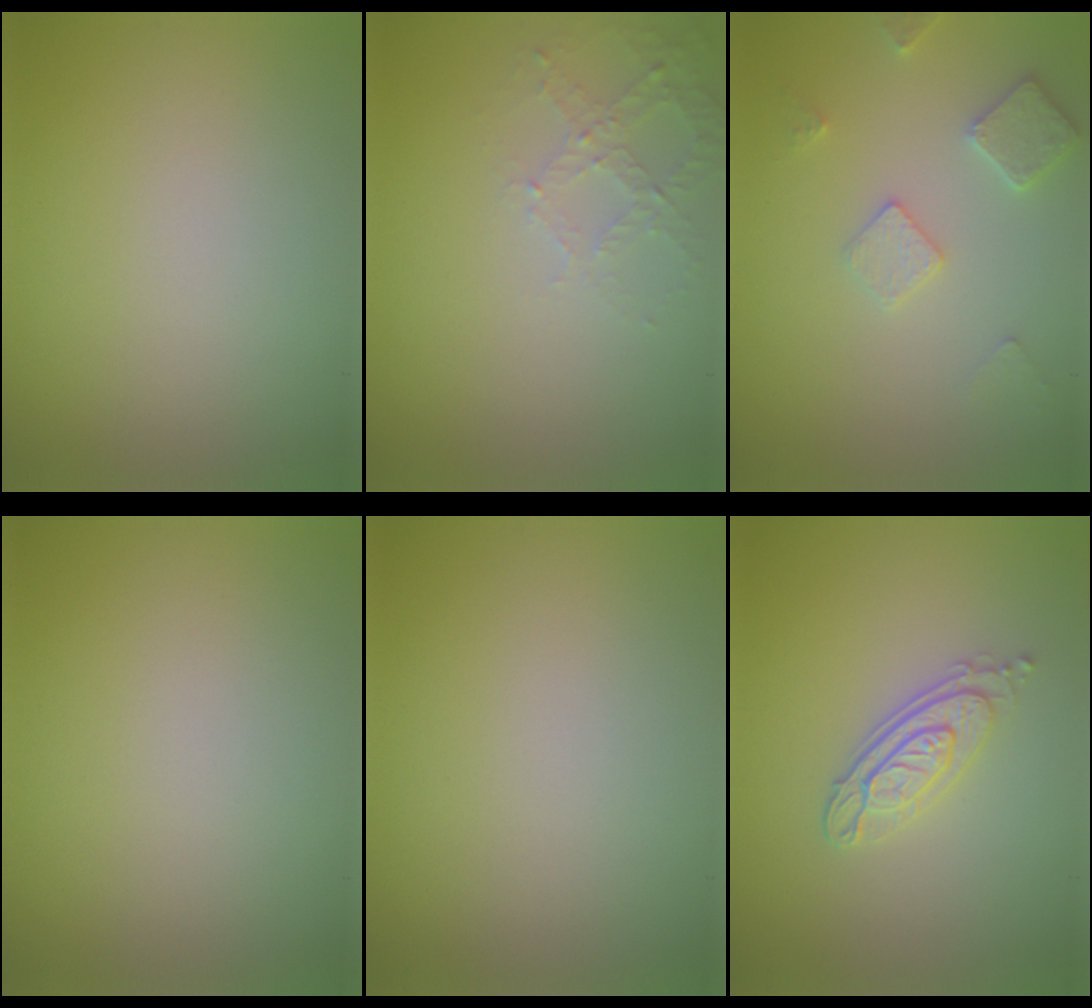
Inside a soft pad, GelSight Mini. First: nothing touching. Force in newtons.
{"total": 2.2, "press": 2.1, "slide": 0.6}
{"total": 2.9, "press": 2.9, "slide": 0.4}
{"total": 0.0}
{"total": 0.0}
{"total": 3.3, "press": 2.7, "slide": 1.9}